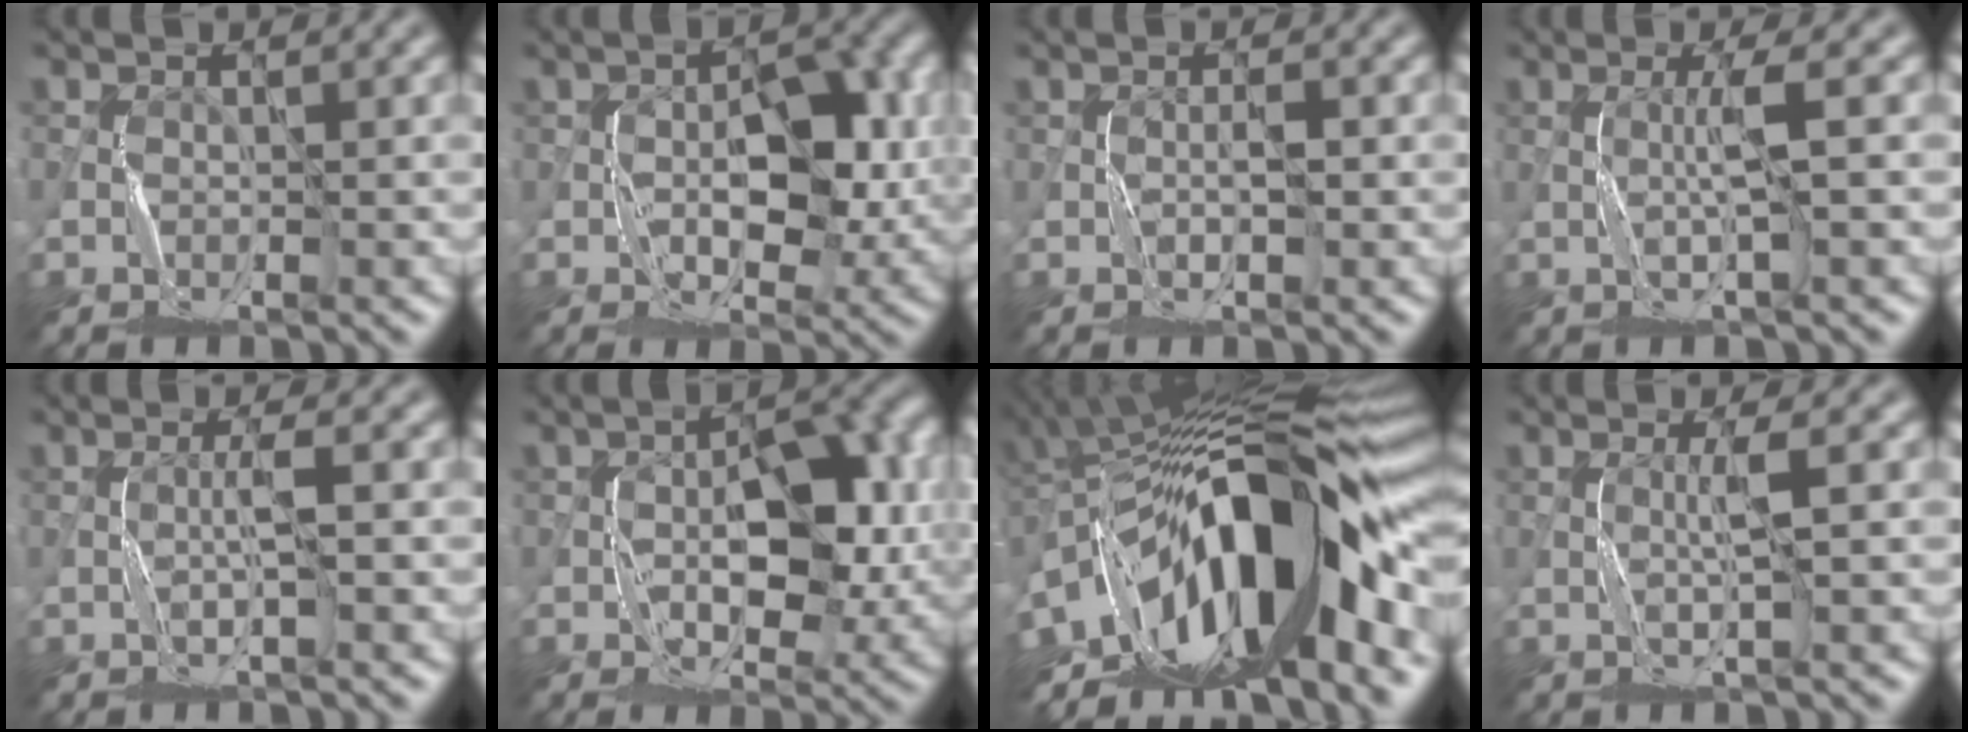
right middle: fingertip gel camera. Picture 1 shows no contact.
{"total": 7.3, "force": [-0.7, 3.8, 6.2], "torque": [-0.085, 0.005, -0.011]}
{"total": 1.3, "force": [-0.2, 0.4, 1.2], "torque": [-0.017, 0.002, -0.003]}
{"total": 2.3, "force": [0.2, -0.2, 2.3], "torque": [-0.042, 0.000, 0.003]}
{"total": 1.6, "force": [-0.1, -0.2, 1.6], "torque": [-0.027, 0.004, -0.004]}
{"total": 8.2, "force": [-0.8, 4.2, 7.1], "torque": [-0.102, 0.011, -0.012]}
{"total": 15.9, "force": [-5.0, 6.4, 13.7], "torque": [-0.191, 0.026, -0.103]}
{"total": 1.8, "force": [0.4, -0.2, 1.8], "torque": [-0.035, -0.001, 0.006]}